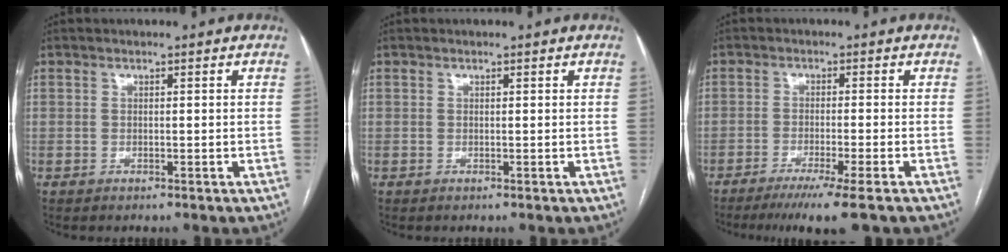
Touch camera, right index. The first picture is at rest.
{"total": 0.0}
{"total": 8.4, "force": [-6.1, -1.1, 5.6], "torque": [-0.076, -0.021, -0.092]}